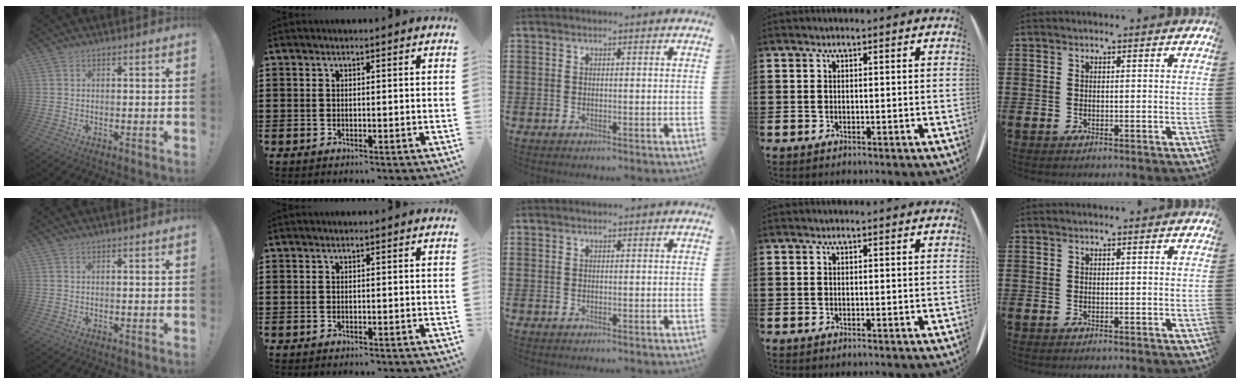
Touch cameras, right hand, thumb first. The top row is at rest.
{}